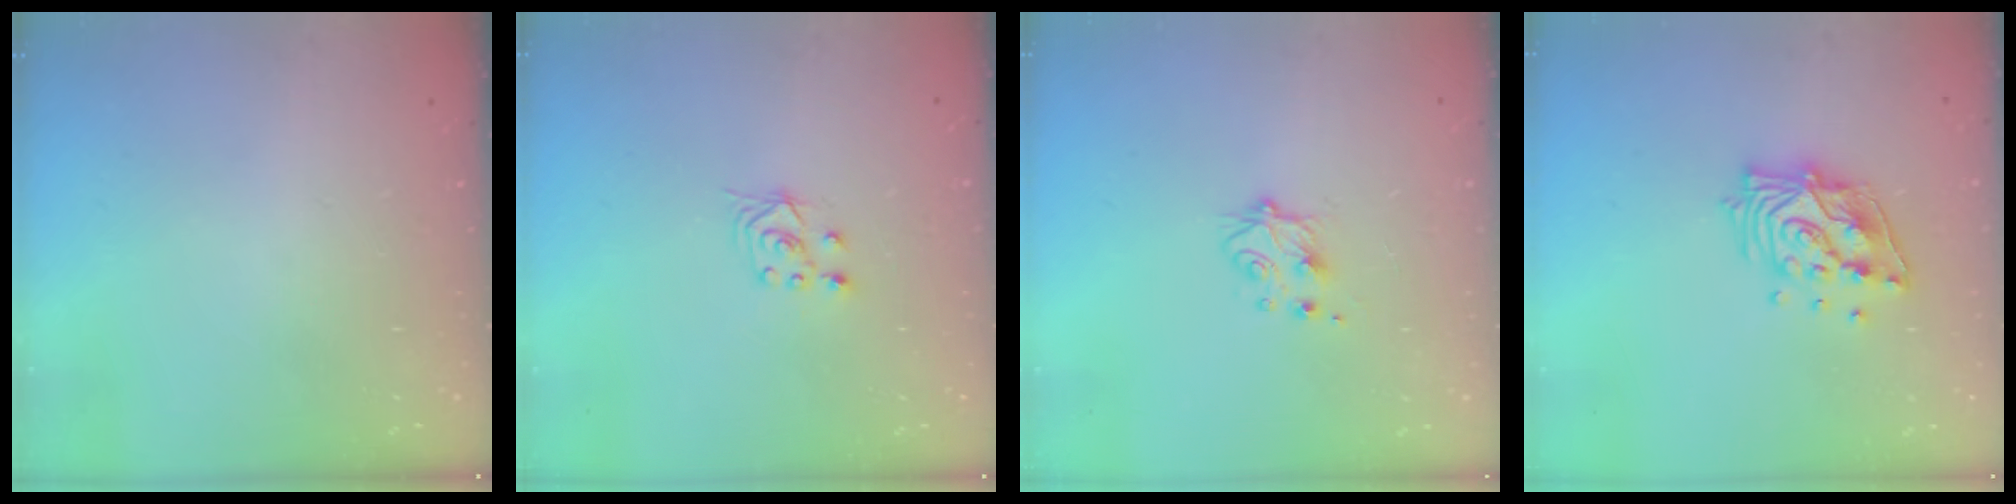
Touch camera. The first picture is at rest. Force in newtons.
{"total": 3.0, "press": 2.9, "slide": 1.0}
{"total": 4.9, "press": 4.8, "slide": 0.7}
{"total": 14.1, "press": 14.0, "slide": 1.2}